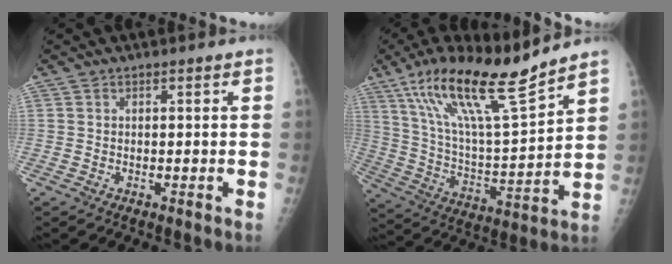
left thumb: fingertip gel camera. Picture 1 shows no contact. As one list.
[{"total": 19.4, "force": [13.8, 2.8, 13.3], "torque": [-0.219, -0.065, 0.255]}]